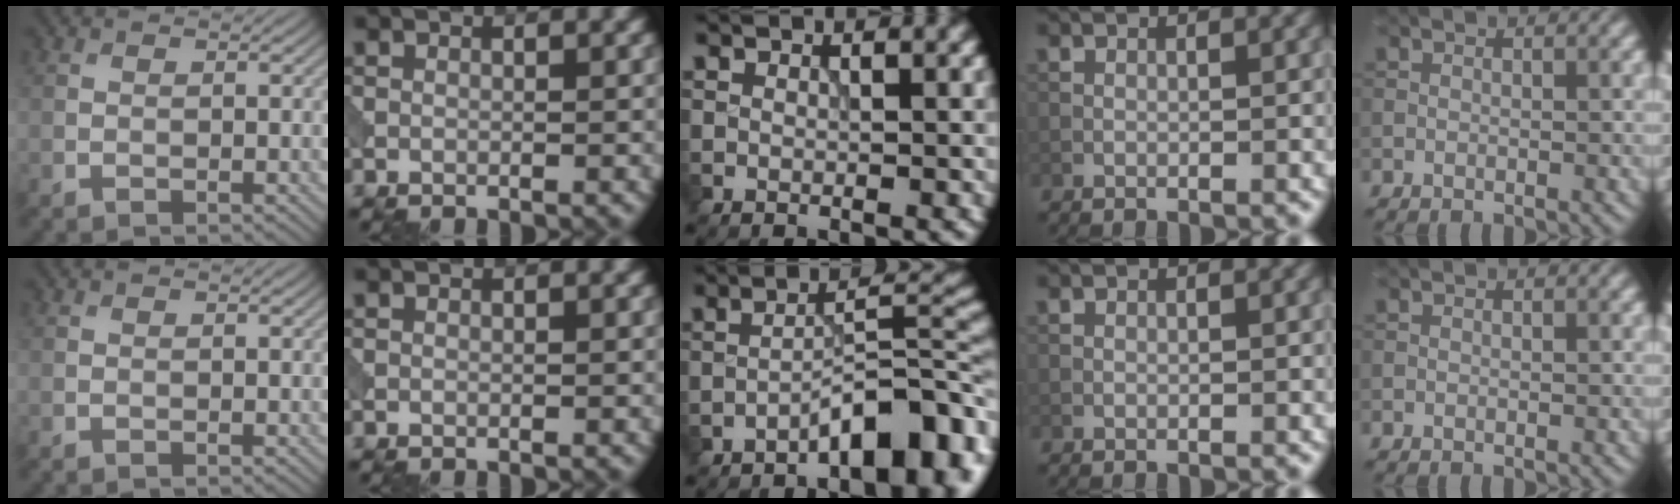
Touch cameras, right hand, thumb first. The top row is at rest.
{"middle": {"total": 7.3, "force": [-4.3, 2.1, 5.6], "torque": [-0.074, 0.019, -0.071]}}